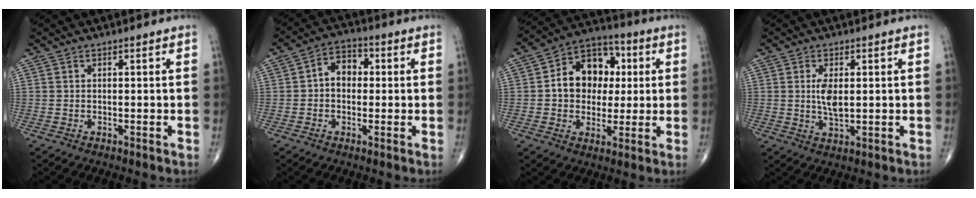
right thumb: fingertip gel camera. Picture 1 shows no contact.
{"total": 6.4, "force": [0.3, 4.7, 4.3], "torque": [-0.050, 0.019, -0.006]}
{"total": 13.8, "force": [1.6, 10.6, 8.6], "torque": [-0.089, 0.018, 0.019]}
{"total": 4.7, "force": [0.7, 2.1, 4.2], "torque": [-0.082, -0.011, 0.014]}